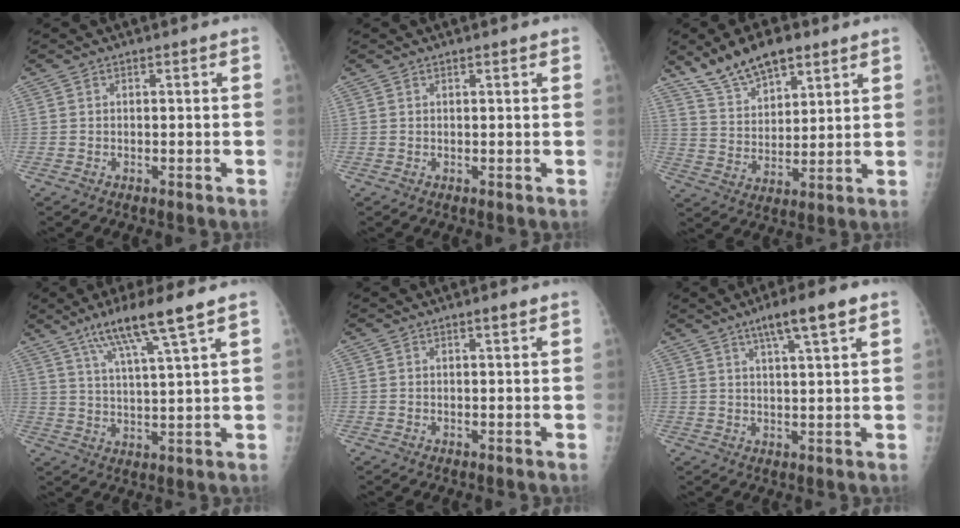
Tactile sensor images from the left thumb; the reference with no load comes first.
{"total": 1.1, "force": [0.8, 0.2, 0.7], "torque": [-0.007, 0.000, 0.010]}
{"total": 12.2, "force": [8.8, 5.2, 6.6], "torque": [-0.095, -0.036, 0.163]}
{"total": 11.2, "force": [7.0, 0.2, 8.8], "torque": [-0.160, -0.023, 0.126]}
{"total": 1.3, "force": [0.8, 0.1, 1.0], "torque": [-0.013, -0.003, 0.013]}
{"total": 8.1, "force": [4.7, 1.0, 6.5], "torque": [-0.104, -0.011, 0.076]}